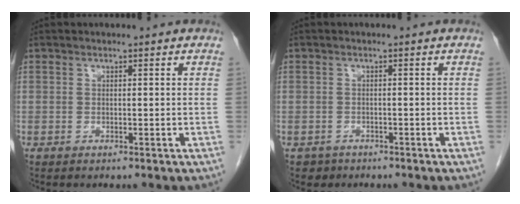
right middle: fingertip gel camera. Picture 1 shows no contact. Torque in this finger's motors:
{"motor_torque": [-0.32, -0.16, -0.06, -0.02]}